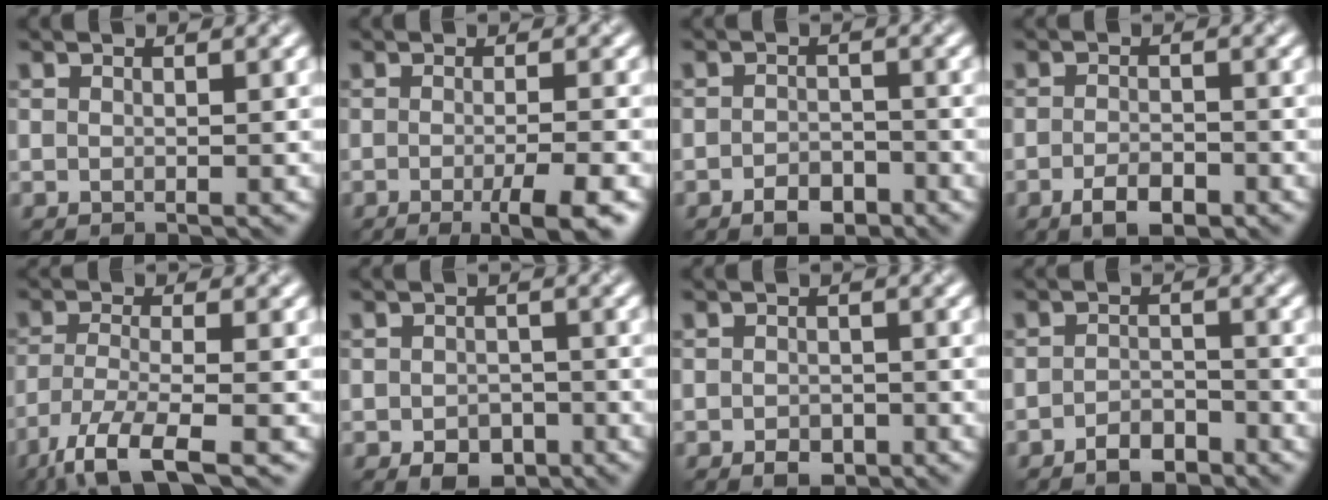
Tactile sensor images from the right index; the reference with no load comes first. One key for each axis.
{"total": 4.1, "fx": -1.8, "fy": 0.8, "fz": 3.6, "tx": -0.052, "ty": -0.005, "tz": -0.030}
{"total": 2.4, "fx": -1.5, "fy": 1.4, "fz": 1.2, "tx": -0.014, "ty": 0.004, "tz": -0.030}
{"total": 2.9, "fx": -1.5, "fy": 1.3, "fz": 2.0, "tx": -0.035, "ty": 0.000, "tz": -0.030}
{"total": 6.1, "fx": -4.1, "fy": 1.3, "fz": 4.3, "tx": -0.086, "ty": -0.011, "tz": -0.086}
{"total": 2.8, "fx": -1.3, "fy": 2.0, "fz": 1.5, "tx": -0.019, "ty": -0.006, "tz": -0.023}
{"total": 1.7, "fx": -0.9, "fy": 1.2, "fz": 0.9, "tx": -0.010, "ty": -0.002, "tz": -0.019}
{"total": 2.3, "fx": -1.7, "fy": 1.1, "fz": 1.1, "tx": -0.014, "ty": 0.007, "tz": -0.035}